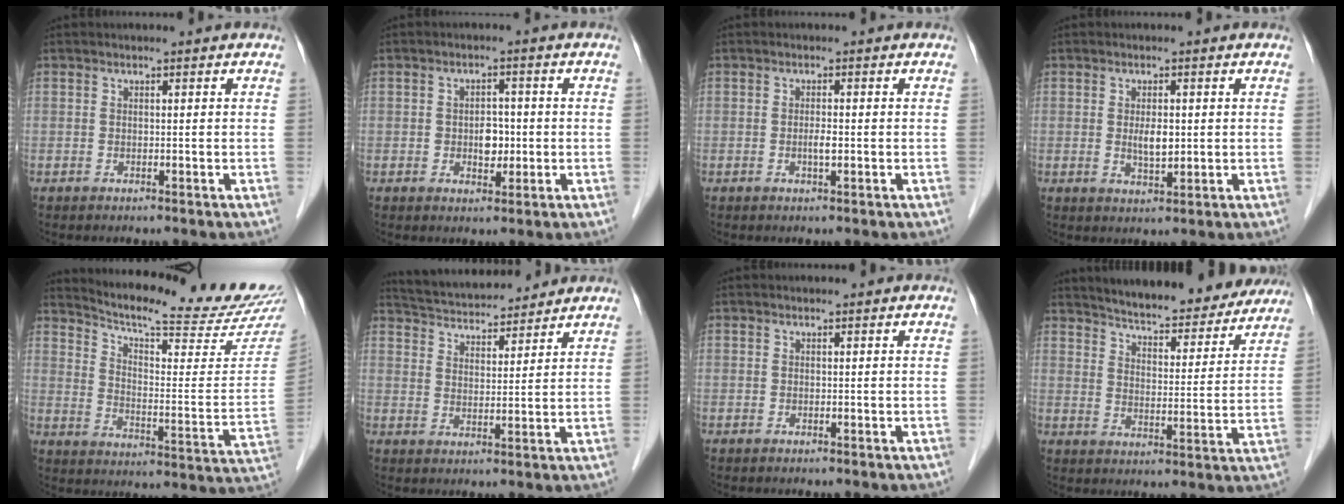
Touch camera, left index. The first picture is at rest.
{"total": 3.5, "force": [-0.5, 2.3, 2.6], "torque": [-0.038, 0.006, -0.004]}
{"total": 1.4, "force": [-0.3, 0.3, 1.3], "torque": [-0.027, -0.001, -0.006]}
{"total": 3.1, "force": [0.2, 1.2, 2.8], "torque": [-0.052, -0.005, 0.006]}
{"total": 22.2, "force": [21.0, 0.4, 7.2], "torque": [-0.119, -0.088, 0.271]}
{"total": 11.7, "force": [11.1, 2.0, 3.2], "torque": [-0.058, 0.022, 0.178]}
{"total": 0.0}
{"total": 20.0, "force": [18.4, 4.1, 6.7], "torque": [-0.085, -0.016, 0.237]}